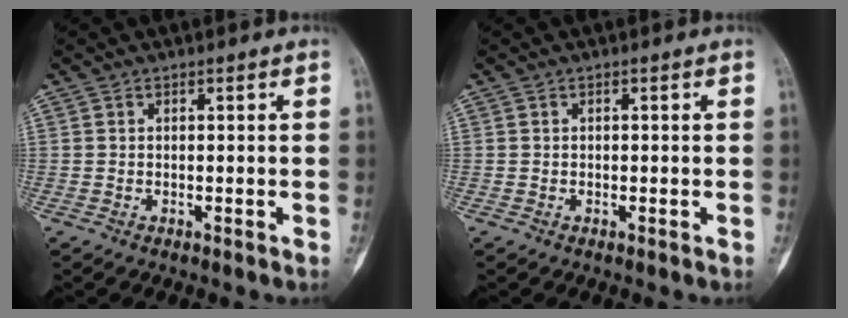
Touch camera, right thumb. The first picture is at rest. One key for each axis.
{"total": 0.0}